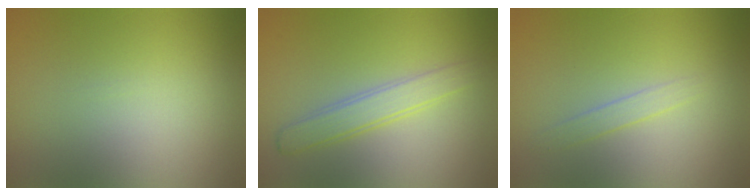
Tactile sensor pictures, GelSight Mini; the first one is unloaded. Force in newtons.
{"total": 2.6, "press": 2.6, "slide": 0.2}
{"total": 1.1, "press": 1.1, "slide": 0.1}